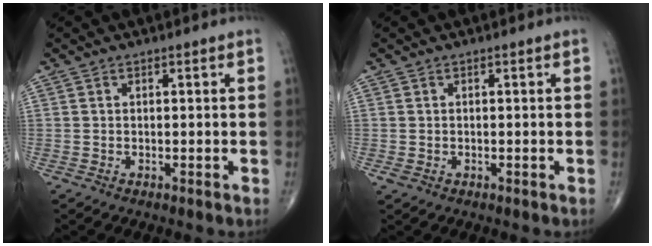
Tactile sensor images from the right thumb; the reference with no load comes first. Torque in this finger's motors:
{"motor_torque": [0.23, -0.04, -0.13, -0.09, -0.01]}